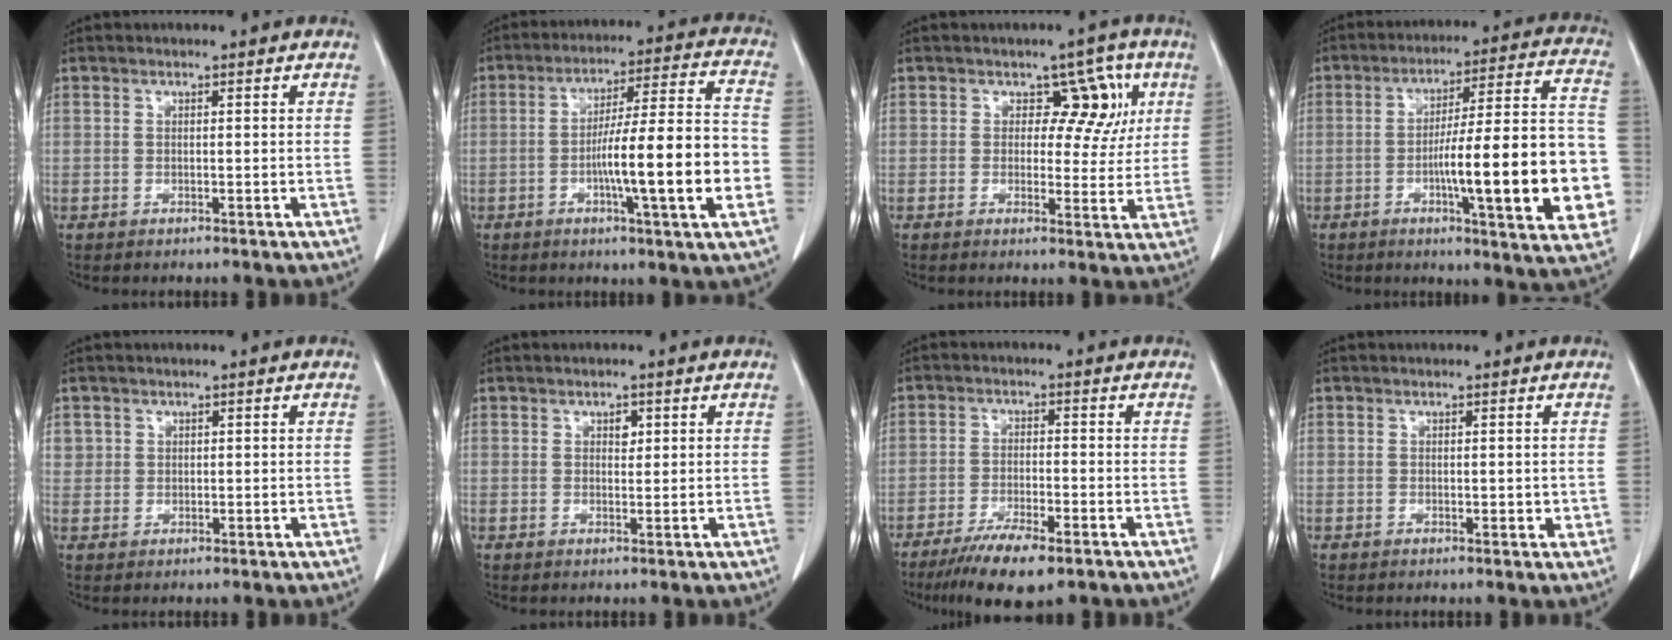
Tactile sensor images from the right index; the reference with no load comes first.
{"total": 16.1, "force": [-3.8, 0.5, 15.6], "torque": [-0.247, 0.008, -0.061]}
{"total": 6.9, "force": [2.1, 4.6, 4.6], "torque": [-0.032, 0.020, 0.027]}
{"total": 21.4, "force": [-4.7, 2.6, 20.7], "torque": [-0.230, 0.022, -0.060]}
{"total": 2.0, "force": [0.8, 1.8, 0.2], "torque": [0.013, -0.001, 0.010]}
{"total": 1.4, "force": [0.6, 0.9, 0.9], "torque": [-0.011, -0.002, 0.009]}
{"total": 8.3, "force": [-5.8, 1.6, 5.8], "torque": [-0.097, -0.015, -0.095]}
{"total": 1.7, "force": [0.0, 0.9, 1.5], "torque": [-0.018, -0.003, 0.003]}